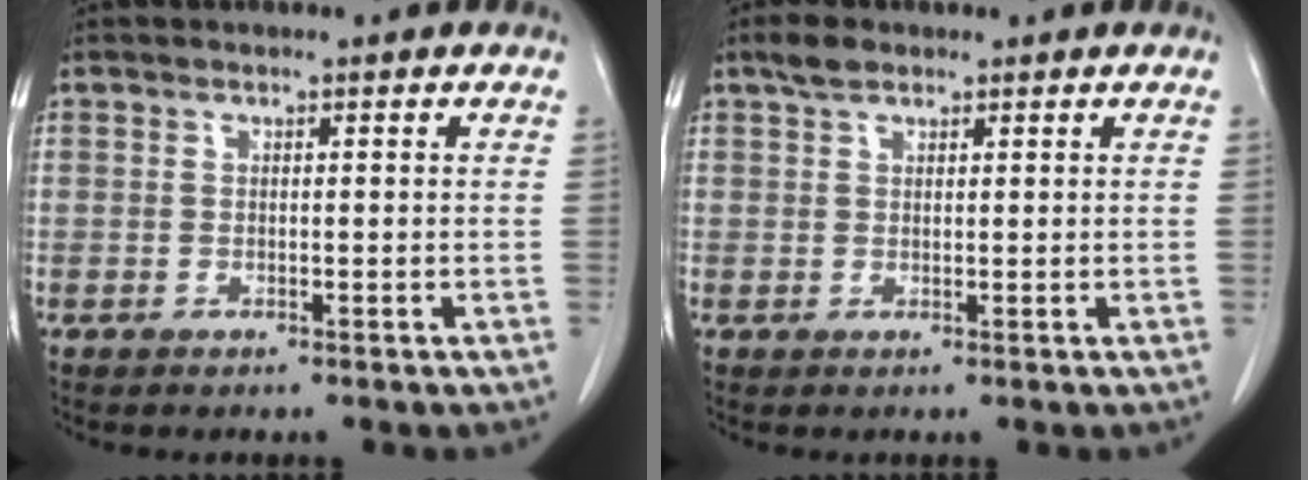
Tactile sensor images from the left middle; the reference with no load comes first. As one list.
[{"total": 2.2, "force": [1.7, 1.1, 1.0], "torque": [-0.023, 0.006, 0.029]}]